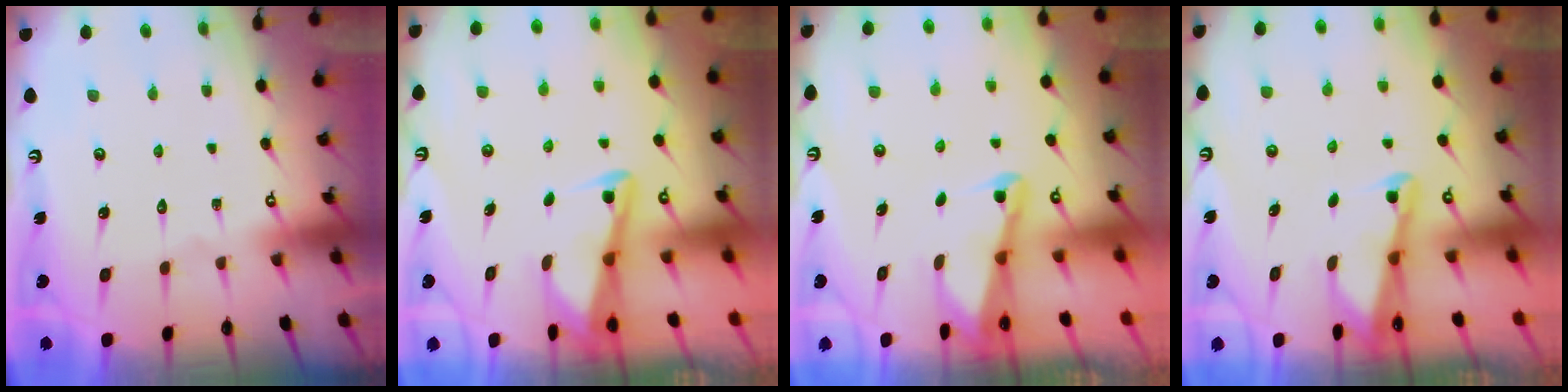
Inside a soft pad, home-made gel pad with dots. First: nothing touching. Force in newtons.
{"total": 3.0, "press": 3.0, "slide": 0.4}
{"total": 2.2, "press": 2.2, "slide": 0.3}
{"total": 2.2, "press": 2.2, "slide": 0.3}